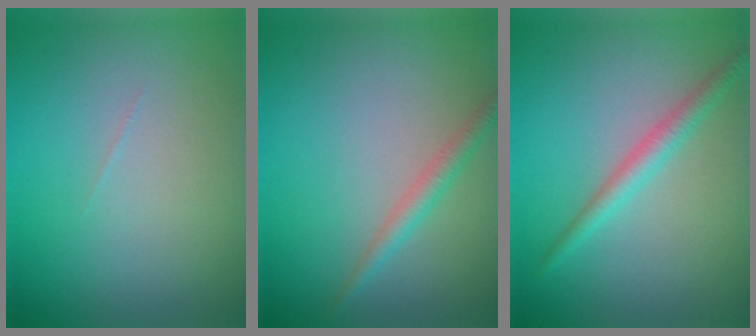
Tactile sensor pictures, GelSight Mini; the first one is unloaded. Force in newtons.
{"total": 1.8, "press": 1.8, "slide": 0.0}
{"total": 2.2, "press": 2.2, "slide": 0.0}